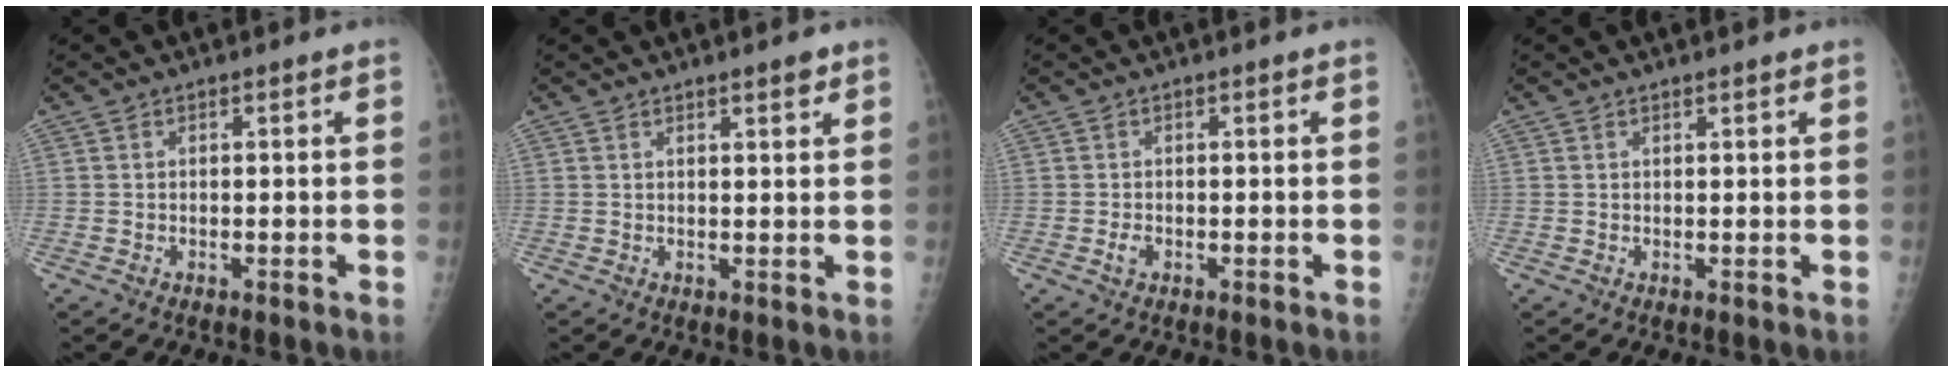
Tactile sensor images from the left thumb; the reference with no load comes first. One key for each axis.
{"total": 2.2, "fx": 1.7, "fy": 0.4, "fz": 1.4, "tx": -0.016, "ty": -0.010, "tz": 0.023}
{"total": 1.2, "fx": -0.3, "fy": 0.7, "fz": 0.9, "tx": -0.019, "ty": 0.005, "tz": -0.005}
{"total": 1.0, "fx": 0.8, "fy": 0.1, "fz": 0.6, "tx": -0.007, "ty": -0.004, "tz": 0.013}